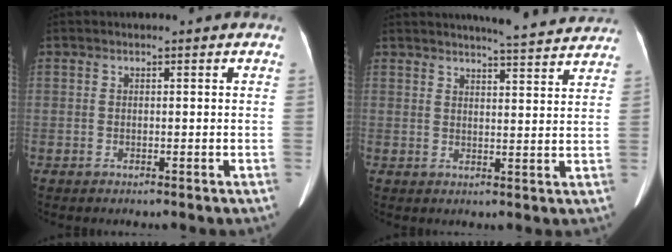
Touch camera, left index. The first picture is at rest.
{"total": 10.4, "force": [9.9, 0.3, 3.0], "torque": [-0.043, -0.002, 0.112]}